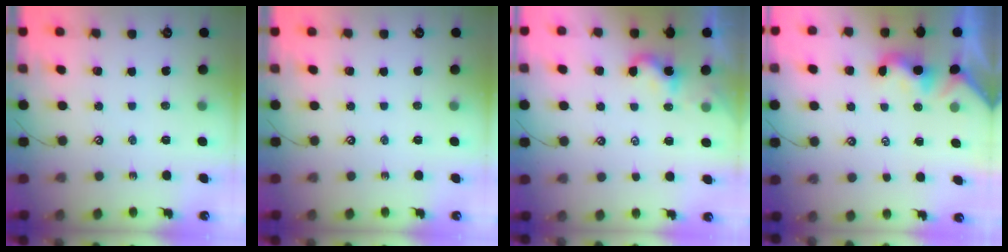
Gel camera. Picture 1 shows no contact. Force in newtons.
{"total": 0.0}
{"total": 1.3, "press": 1.3, "slide": 0.3}
{"total": 2.0, "press": 1.9, "slide": 0.5}